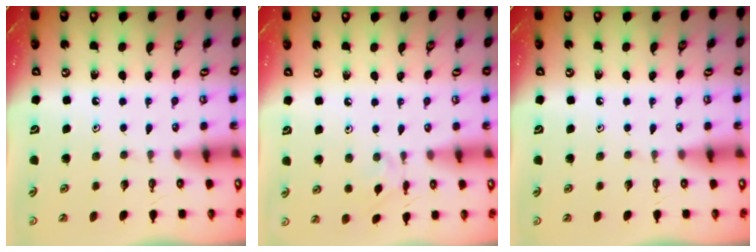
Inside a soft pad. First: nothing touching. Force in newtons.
{"total": 1.6, "press": 1.5, "slide": 0.4}
{"total": 0.0}